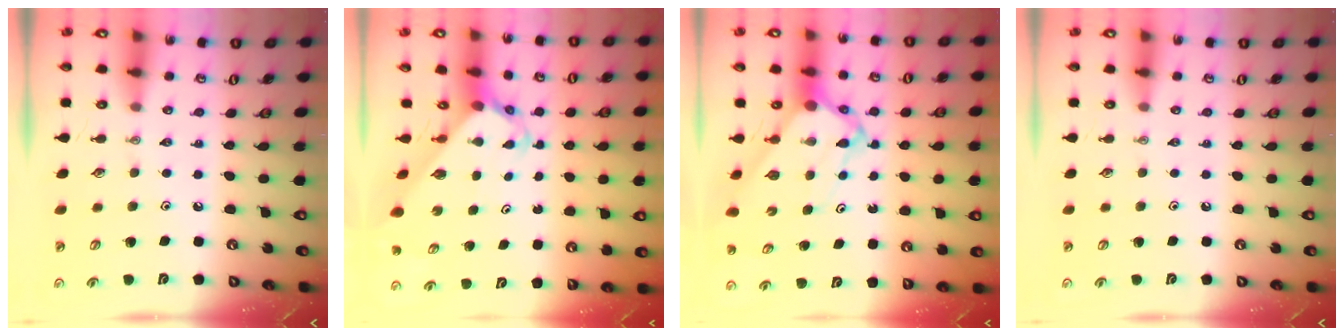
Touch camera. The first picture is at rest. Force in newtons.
{"total": 3.9, "press": 3.9, "slide": 0.2}
{"total": 7.1, "press": 7.1, "slide": 1.0}
{"total": 0.0}